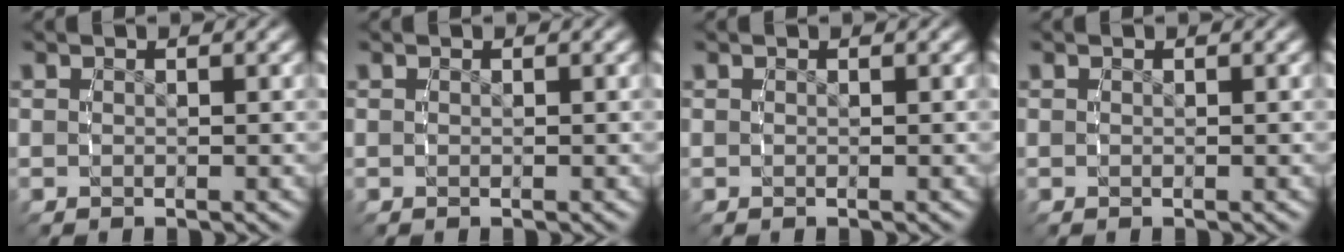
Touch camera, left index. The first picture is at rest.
{"total": 0.0}
{"total": 0.0}
{"total": 0.0}